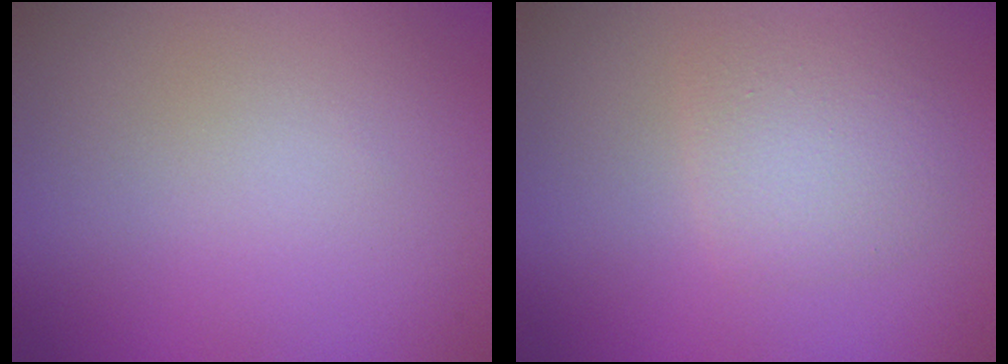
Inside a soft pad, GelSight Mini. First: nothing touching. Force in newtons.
{"total": 2.6, "press": 2.6, "slide": 0.1}